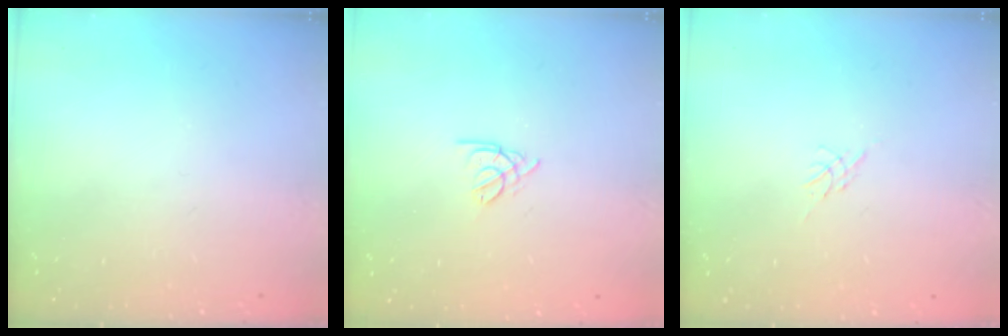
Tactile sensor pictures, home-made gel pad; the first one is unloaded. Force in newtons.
{"total": 1.8, "press": 1.7, "slide": 0.5}
{"total": 0.0}